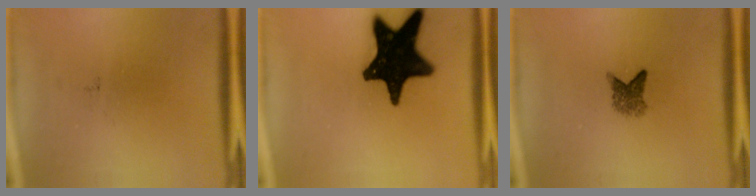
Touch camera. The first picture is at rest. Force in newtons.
{"total": 19.6}
{"total": 2.7}